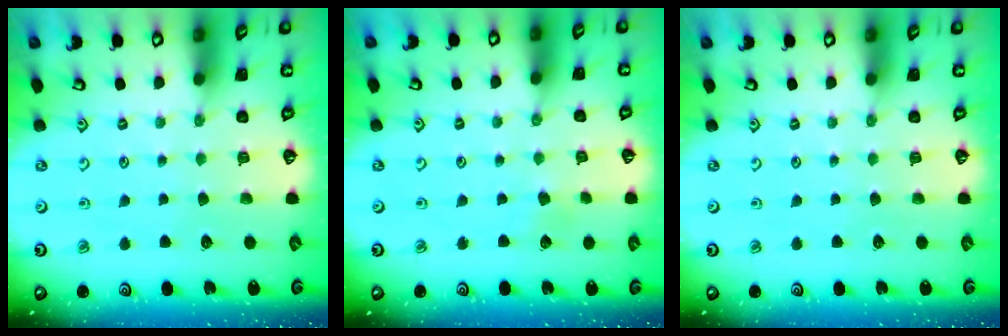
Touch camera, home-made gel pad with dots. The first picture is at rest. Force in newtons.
{"total": 2.8, "press": 2.8, "slide": 0.3}
{"total": 0.0}